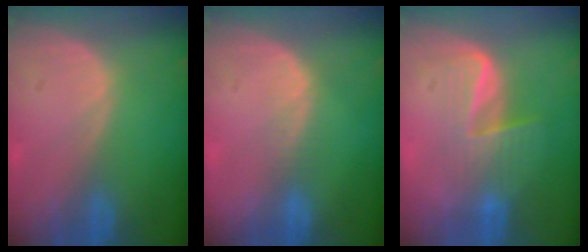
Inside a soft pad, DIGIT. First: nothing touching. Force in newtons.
{"total": 2.3, "press": 1.6, "slide": 1.6}
{"total": 6.8, "press": 5.7, "slide": 3.8}